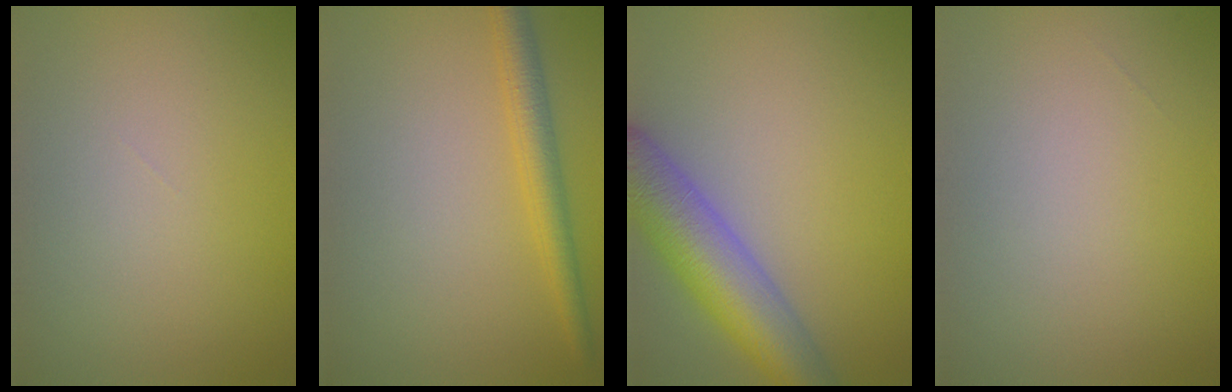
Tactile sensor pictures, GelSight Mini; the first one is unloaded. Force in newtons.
{"total": 3.0, "press": 3.0, "slide": 0.0}
{"total": 7.3, "press": 7.3, "slide": 0.5}
{"total": 0.0}